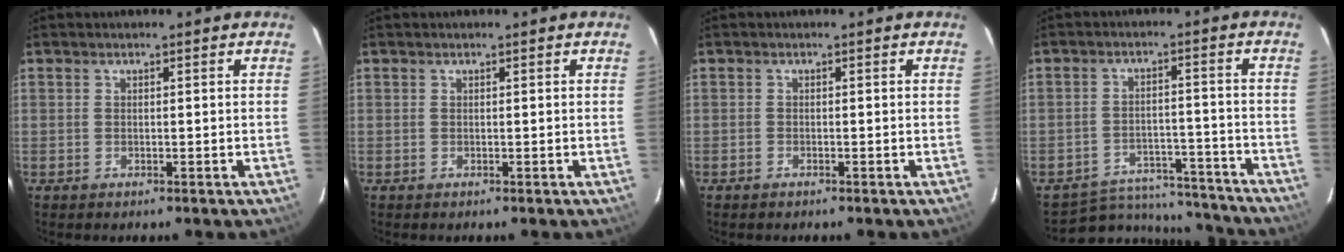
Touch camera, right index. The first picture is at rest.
{"total": 0.0}
{"total": 0.6, "force": [-0.6, 0.1, 0.1], "torque": [-0.007, 0.002, -0.013]}
{"total": 14.8, "force": [-13.8, 4.8, 2.6], "torque": [-0.060, 0.031, -0.180]}